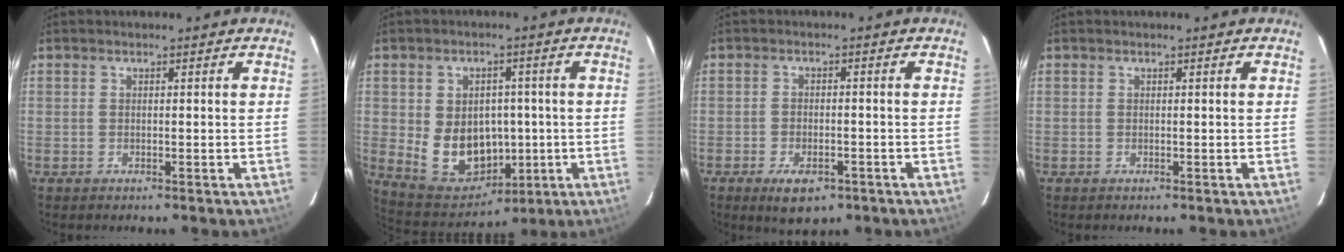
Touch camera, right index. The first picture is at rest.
{"total": 13.0, "force": [-1.1, 10.5, 7.6], "torque": [-0.162, 0.002, 0.012]}
{"total": 6.6, "force": [-3.9, 3.3, 4.2], "torque": [-0.086, -0.012, -0.058]}
{"total": 0.0}